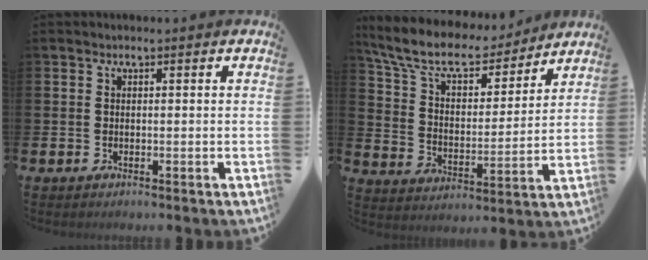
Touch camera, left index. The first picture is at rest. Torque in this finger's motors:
{"motor_torque": [1.06, -1.08, 0.29, 0.21]}